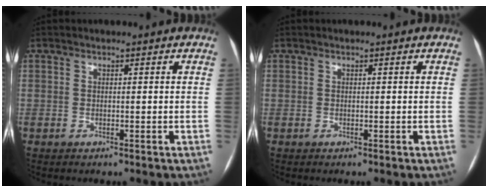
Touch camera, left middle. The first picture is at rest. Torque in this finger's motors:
{"motor_torque": [0.01, 0.01, 0.00, 0.00]}